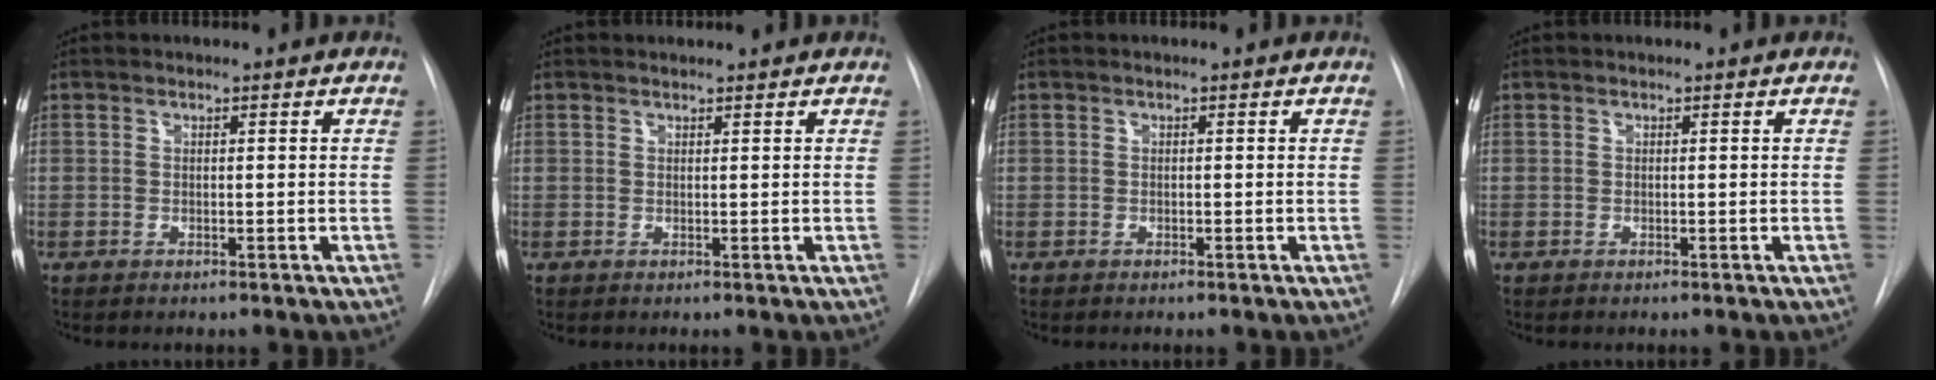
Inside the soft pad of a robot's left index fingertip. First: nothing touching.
{"total": 0.0}
{"total": 1.6, "force": [-1.6, -0.2, -0.3], "torque": [0.005, -0.004, -0.025]}
{"total": 0.0}